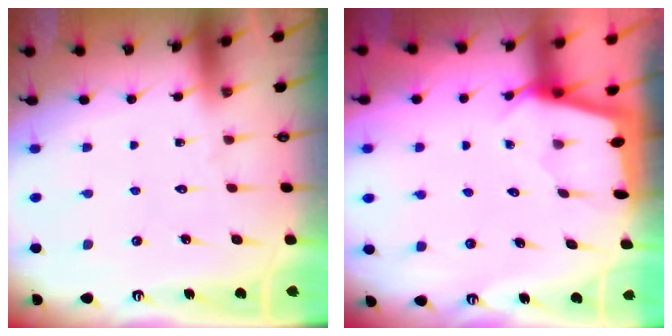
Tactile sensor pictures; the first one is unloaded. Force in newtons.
{"total": 2.1, "press": 2.0, "slide": 0.3}